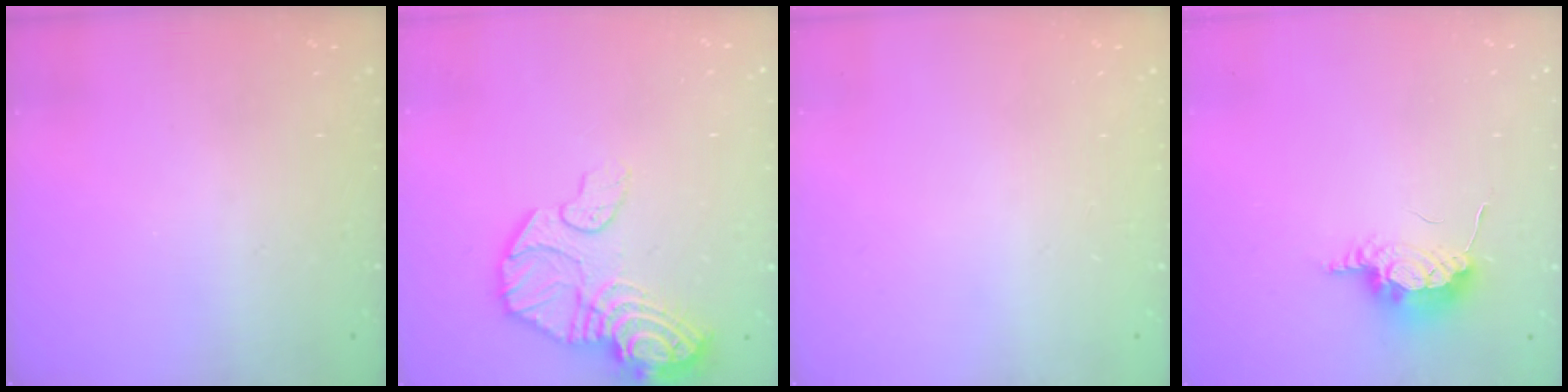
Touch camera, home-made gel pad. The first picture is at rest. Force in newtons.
{"total": 16.0, "press": 16.0, "slide": 1.3}
{"total": 0.0}
{"total": 7.8, "press": 7.6, "slide": 1.8}